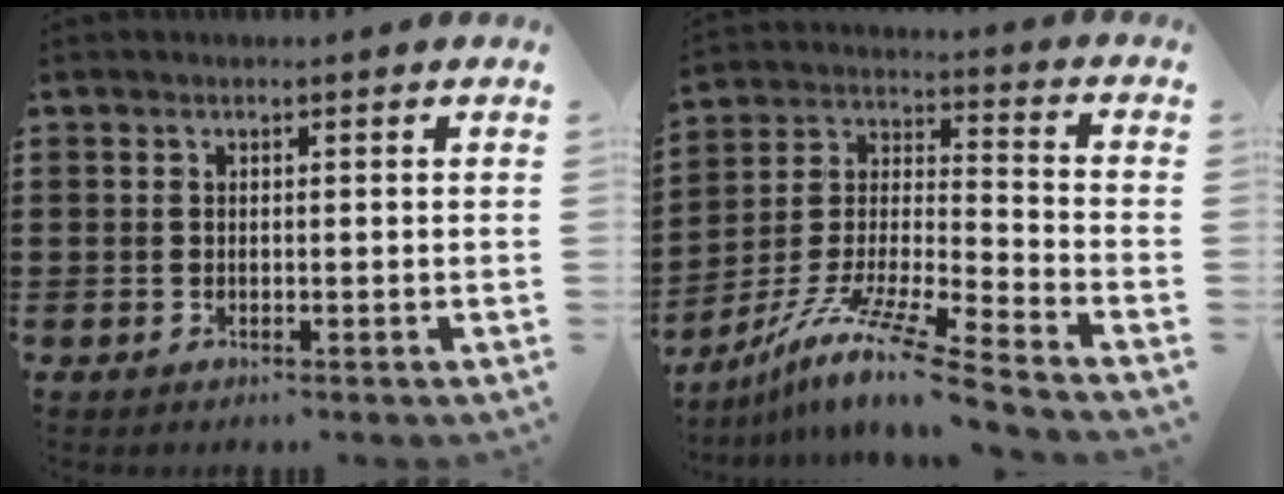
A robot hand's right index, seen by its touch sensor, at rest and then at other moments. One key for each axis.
{"total": 11.9, "fx": -9.5, "fy": 0.0, "fz": 7.2, "tx": -0.139, "ty": 0.003, "tz": -0.187}